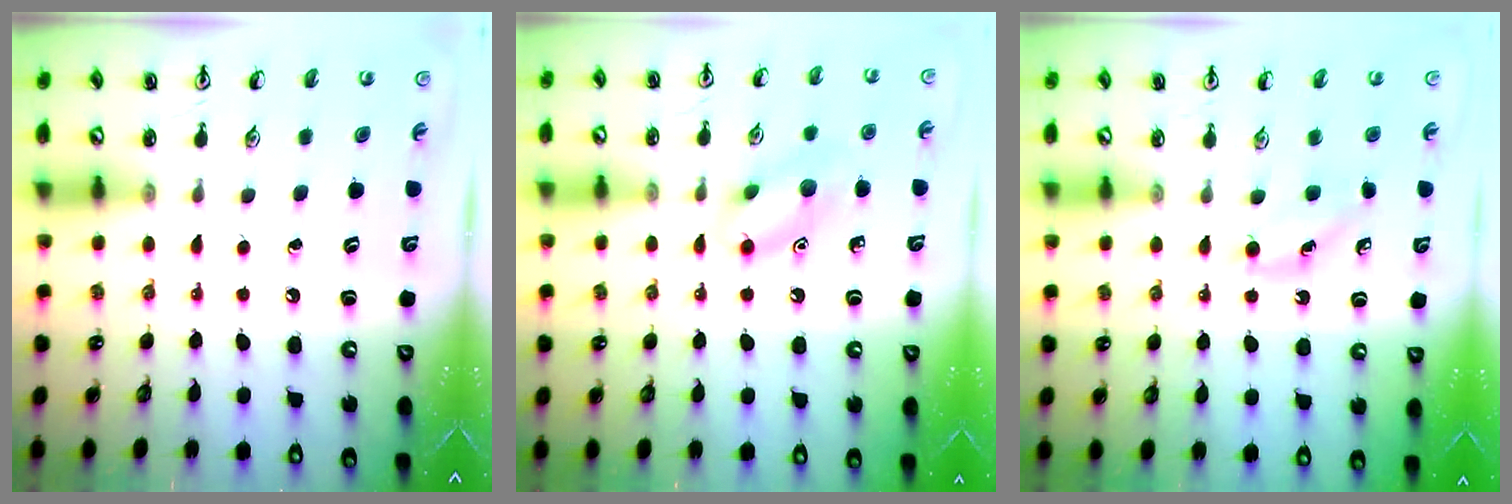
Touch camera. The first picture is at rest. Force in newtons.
{"total": 9.5, "press": 9.5, "slide": 0.6}
{"total": 3.5, "press": 3.3, "slide": 1.0}